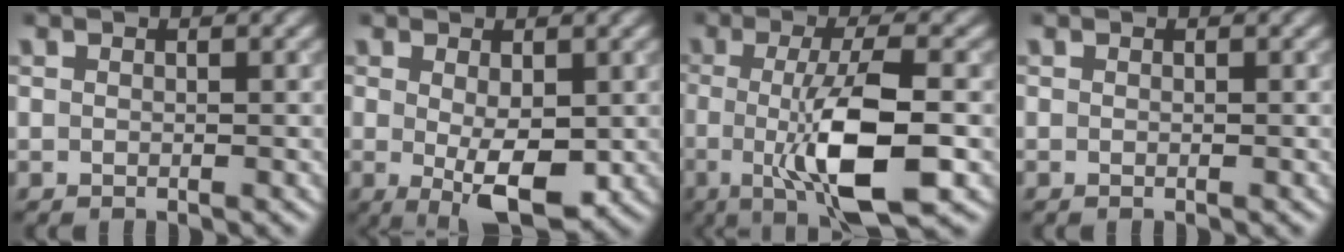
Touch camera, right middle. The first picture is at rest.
{"total": 4.8, "force": [-0.3, 2.0, 4.4], "torque": [-0.075, -0.009, -0.001]}
{"total": 9.0, "force": [-1.4, 2.3, 8.6], "torque": [-0.132, -0.012, -0.022]}
{"total": 0.0}